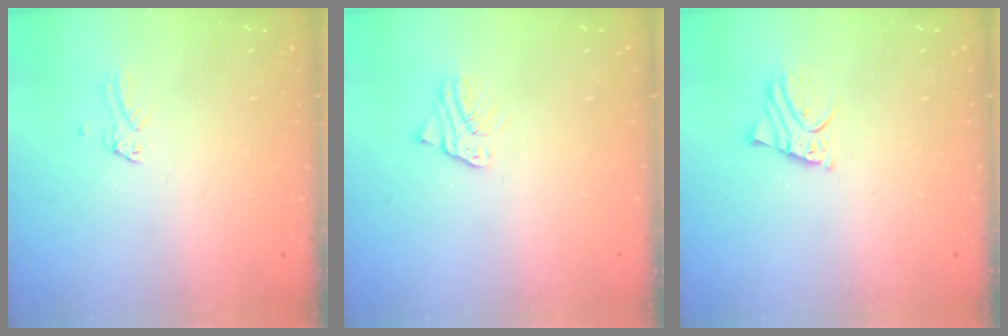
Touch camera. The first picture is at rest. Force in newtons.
{"total": 2.5, "press": 2.5, "slide": 0.2}
{"total": 2.2, "press": 2.2, "slide": 0.1}